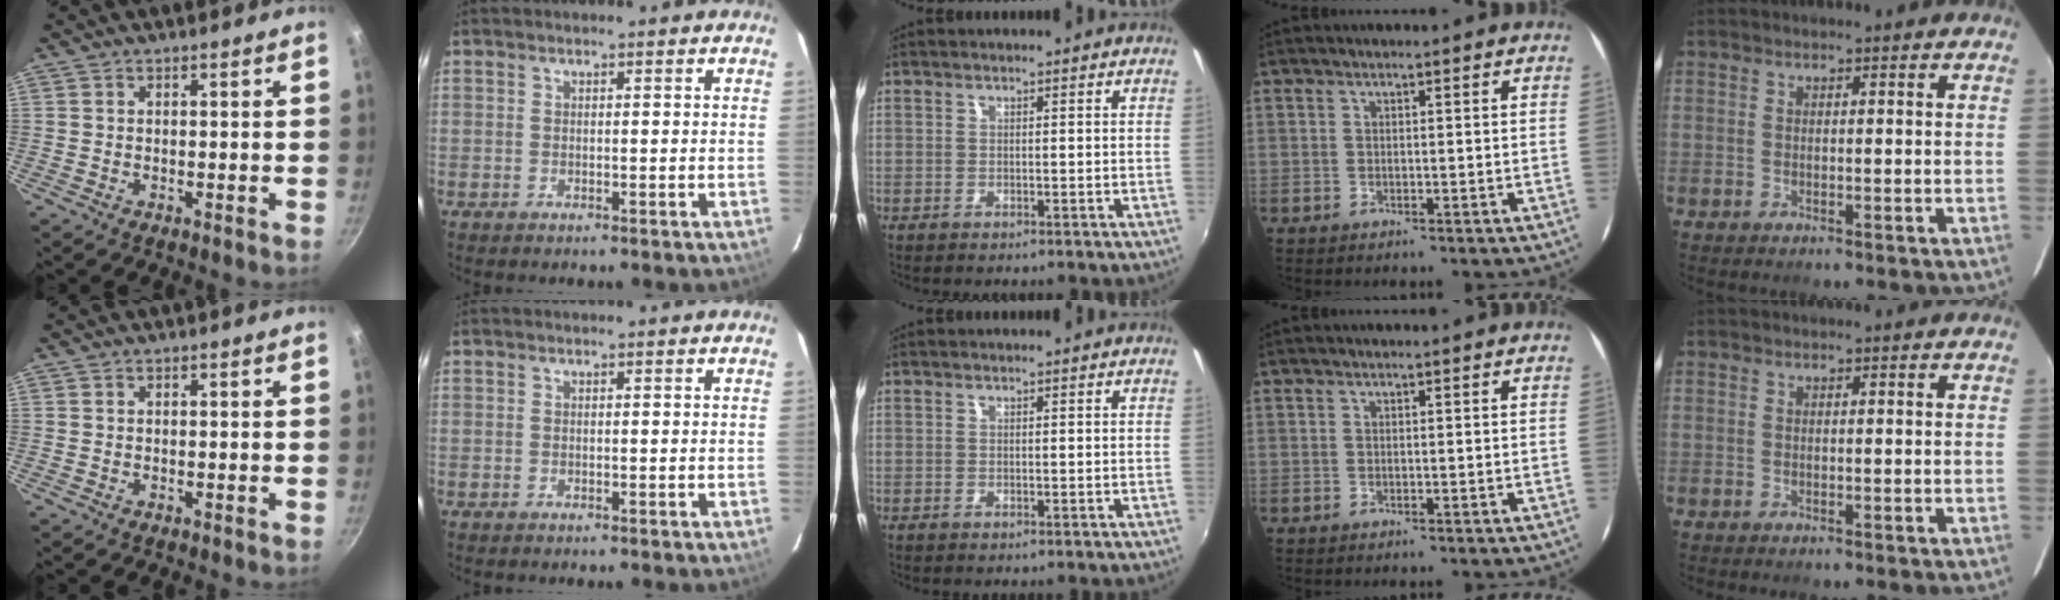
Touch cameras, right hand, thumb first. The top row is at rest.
{}